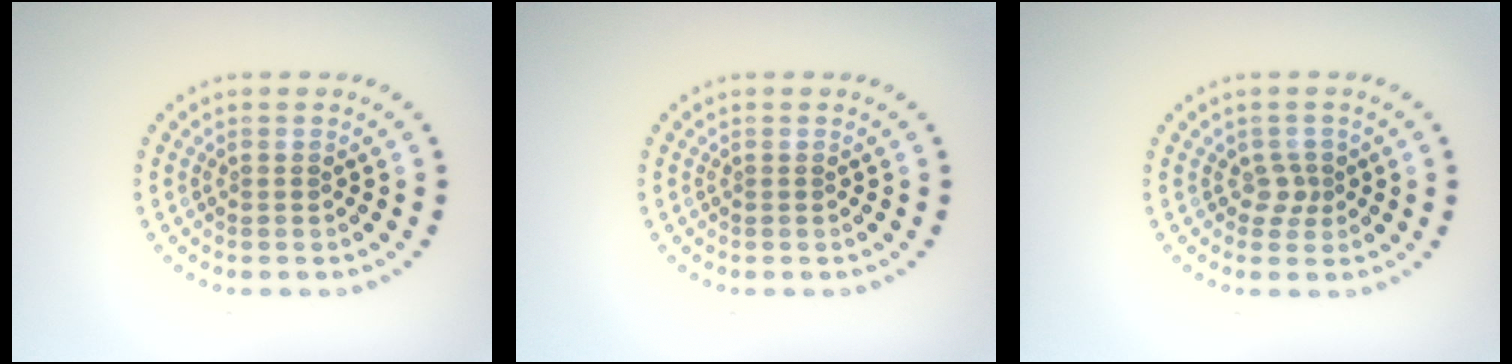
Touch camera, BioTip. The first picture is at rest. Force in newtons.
{"total": 0.0}
{"total": 1.3, "press": 1.1, "slide": 0.8}